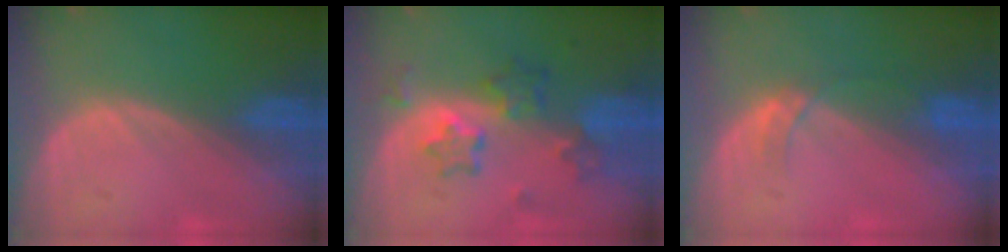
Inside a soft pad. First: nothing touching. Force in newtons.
{"total": 7.0, "press": 6.3, "slide": 3.1}
{"total": 2.7, "press": 2.4, "slide": 1.3}